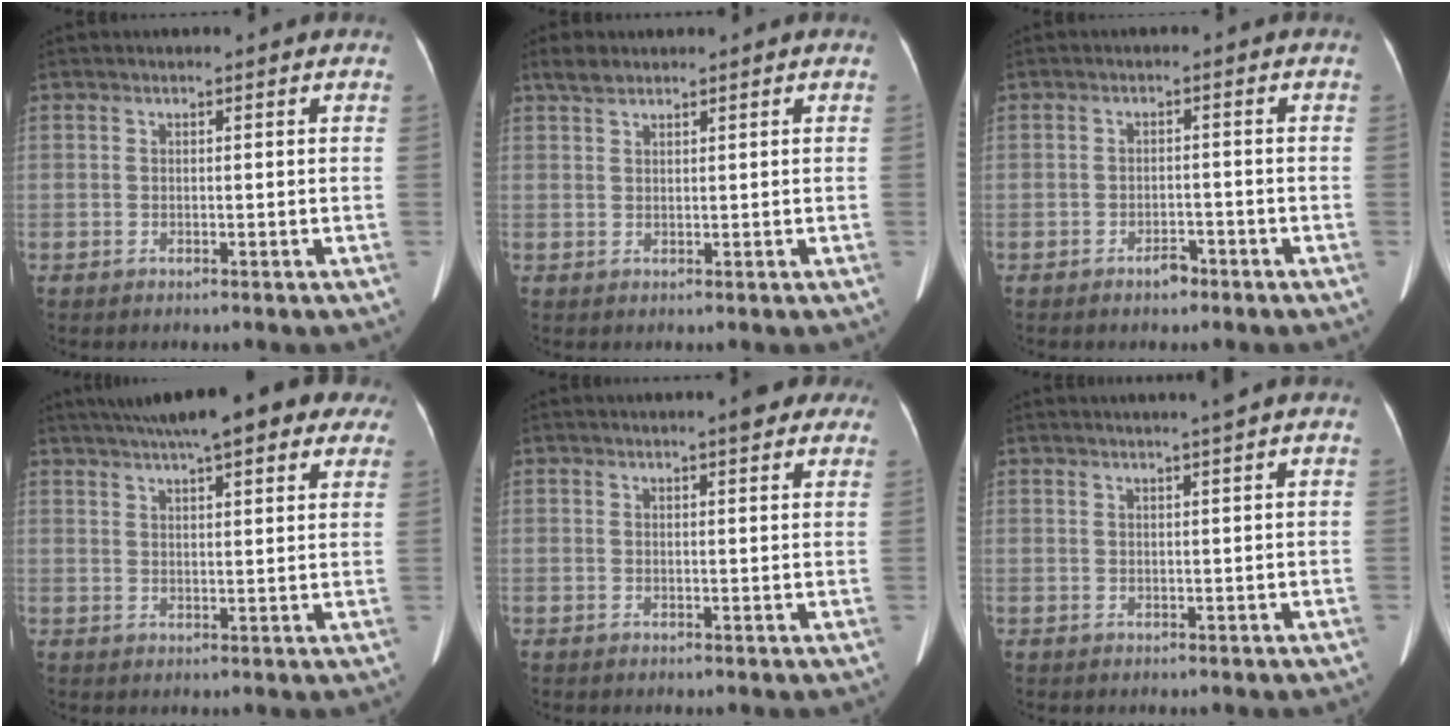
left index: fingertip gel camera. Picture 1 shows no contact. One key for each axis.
{"total": 2.3, "fx": 2.0, "fy": 0.8, "fz": 0.9, "tx": -0.023, "ty": 0.013, "tz": 0.040}
{"total": 2.0, "fx": -1.5, "fy": 0.9, "fz": 0.9, "tx": -0.015, "ty": 0.002, "tz": -0.021}
{"total": 17.5, "fx": 13.3, "fy": 4.3, "fz": 10.6, "tx": -0.163, "ty": 0.055, "tz": 0.167}
{"total": 4.6, "fx": 3.6, "fy": 1.1, "fz": 2.7, "tx": -0.028, "ty": 0.012, "tz": 0.037}
{"total": 2.5, "fx": 1.9, "fy": -0.8, "fz": 1.5, "tx": -0.020, "ty": 0.006, "tz": 0.031}